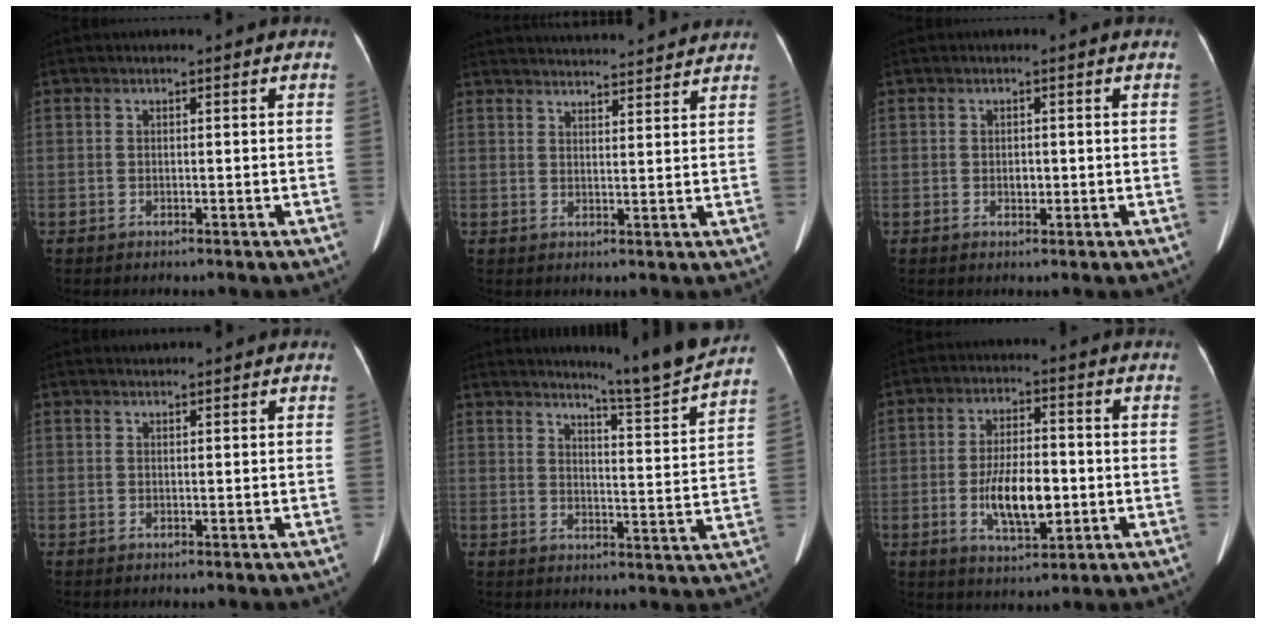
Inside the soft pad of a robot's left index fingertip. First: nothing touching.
{"total": 15.1, "force": [14.4, 1.7, 4.1], "torque": [-0.062, 0.032, 0.192]}
{"total": 1.2, "force": [-0.2, 0.8, 0.8], "torque": [-0.015, 0.001, 0.000]}
{"total": 0.6, "force": [0.6, 0.1, -0.1], "torque": [-0.008, 0.008, 0.012]}
{"total": 10.0, "force": [9.3, -2.1, 2.8], "torque": [-0.055, -0.048, 0.126]}
{"total": 9.1, "force": [-1.9, 3.4, 8.3], "torque": [-0.159, -0.001, -0.028]}